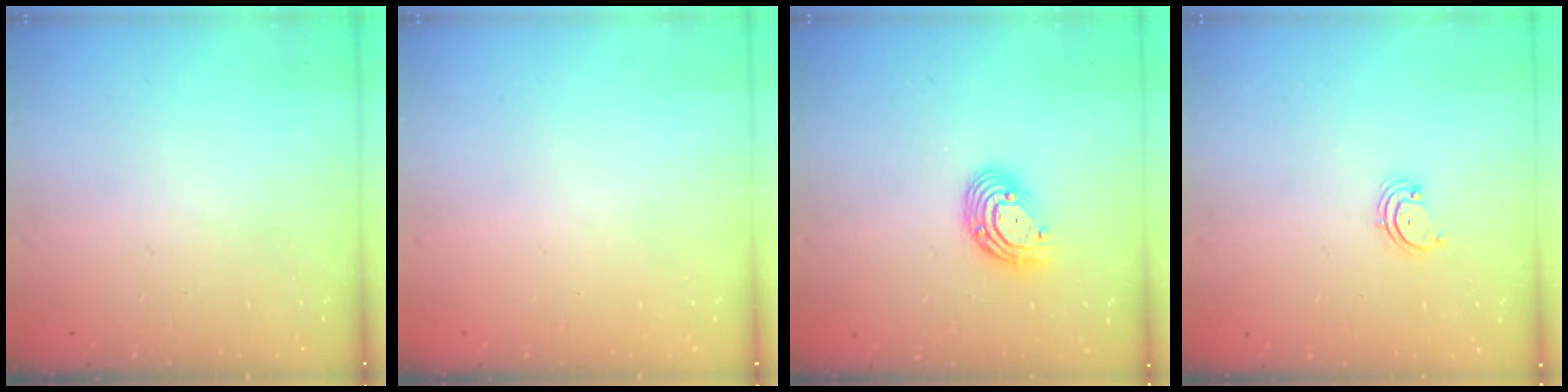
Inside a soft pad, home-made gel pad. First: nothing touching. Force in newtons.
{"total": 0.0}
{"total": 10.3, "press": 10.3, "slide": 1.0}
{"total": 1.7, "press": 1.6, "slide": 0.2}